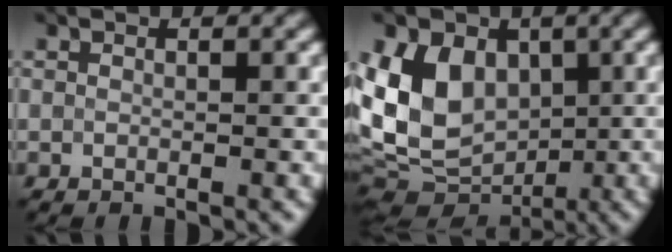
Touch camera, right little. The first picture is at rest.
{"total": 9.9, "force": [0.3, 7.6, 6.4], "torque": [-0.118, 0.001, -0.002]}